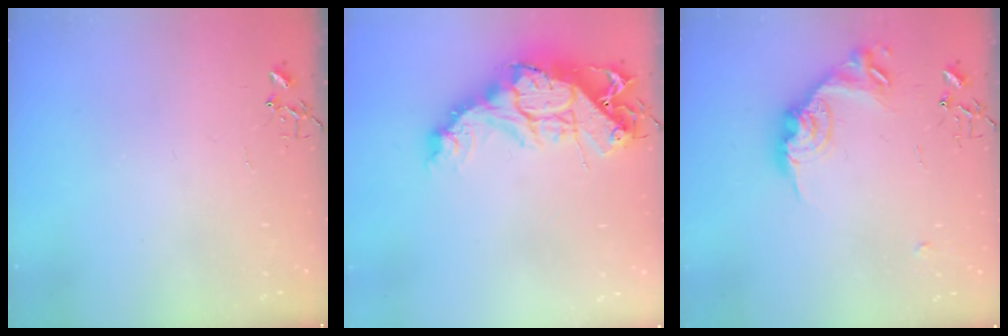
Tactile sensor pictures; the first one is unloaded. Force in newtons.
{"total": 18.5, "press": 18.4, "slide": 2.0}
{"total": 16.7, "press": 16.7, "slide": 0.9}